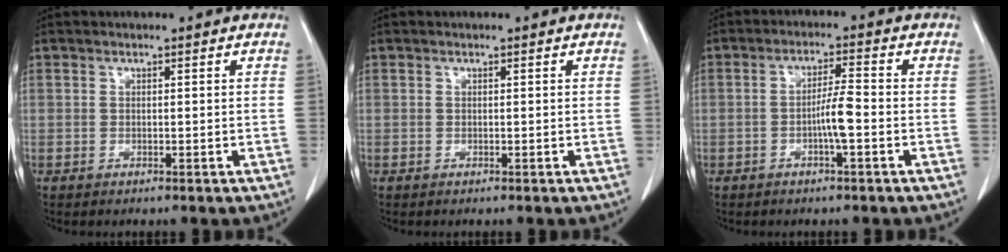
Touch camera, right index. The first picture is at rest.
{"total": 0.0}
{"total": 4.2, "force": [-1.1, 0.2, 4.0], "torque": [-0.072, 0.006, -0.018]}